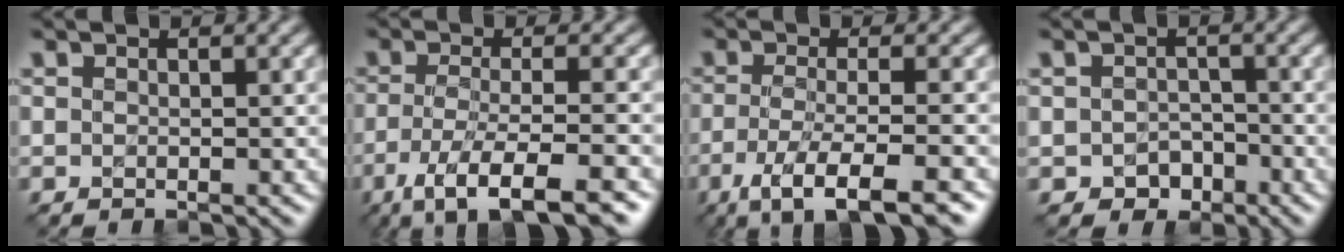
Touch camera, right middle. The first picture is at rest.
{"total": 7.3, "force": [-4.0, 1.7, 5.8], "torque": [-0.096, -0.003, -0.073]}
{"total": 6.5, "force": [-3.4, 1.5, 5.4], "torque": [-0.087, -0.001, -0.064]}
{"total": 2.0, "force": [-0.8, 1.7, 0.7], "torque": [-0.010, 0.000, -0.013]}